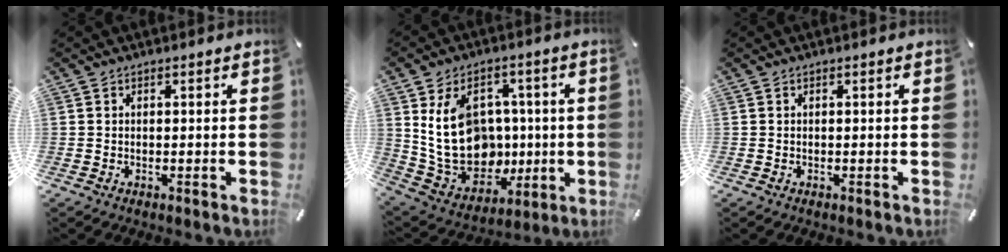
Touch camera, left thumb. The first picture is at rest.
{"total": 17.9, "force": [2.4, 14.3, 10.5], "torque": [-0.200, -0.006, 0.056]}
{"total": 0.0}